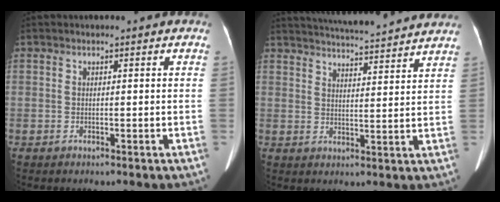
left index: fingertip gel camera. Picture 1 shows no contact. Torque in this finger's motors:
{"motor_torque": [0.04, -0.38, 0.04, 0.01]}